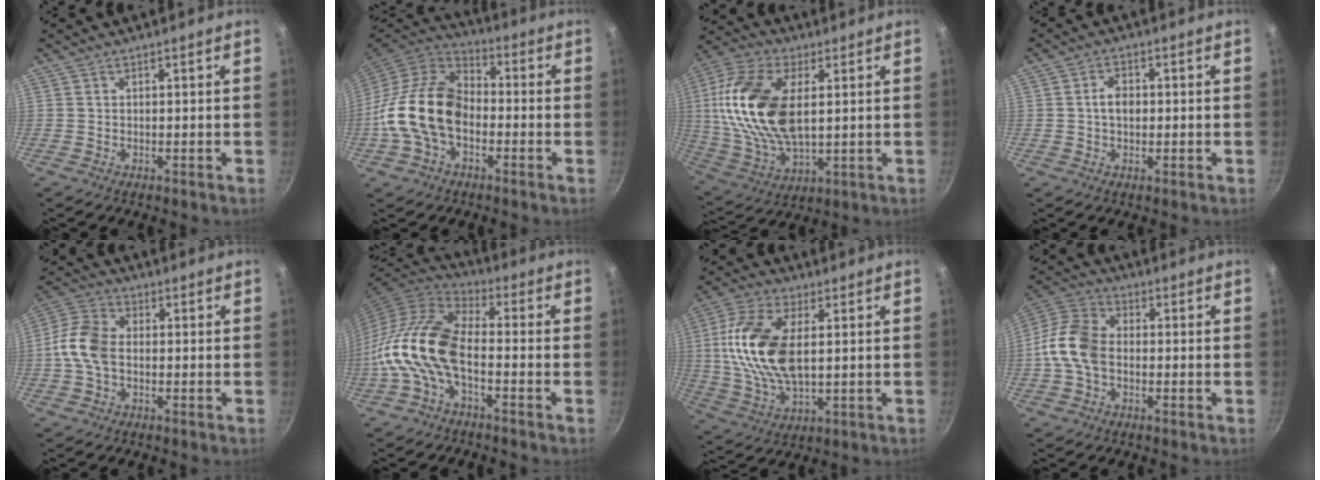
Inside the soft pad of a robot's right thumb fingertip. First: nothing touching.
{"total": 17.8, "force": [-3.0, 11.9, 12.9], "torque": [-0.206, 0.036, -0.072]}
{"total": 21.5, "force": [3.6, 11.7, 17.6], "torque": [-0.340, -0.002, 0.068]}
{"total": 3.8, "force": [0.0, 2.6, 2.7], "torque": [-0.033, 0.011, -0.003]}
{"total": 9.2, "force": [-0.8, 6.1, 6.8], "torque": [-0.135, 0.026, -0.029]}
{"total": 14.1, "force": [-3.7, 7.3, 11.5], "torque": [-0.220, 0.036, -0.088]}
{"total": 17.4, "force": [2.3, 9.2, 14.6], "torque": [-0.283, 0.001, 0.040]}
{"total": 10.9, "force": [-1.4, 7.5, 7.9], "torque": [-0.143, 0.031, -0.045]}